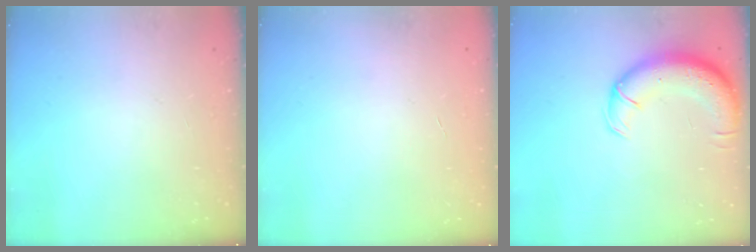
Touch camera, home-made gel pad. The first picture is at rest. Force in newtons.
{"total": 0.0}
{"total": 12.0, "press": 11.7, "slide": 2.8}